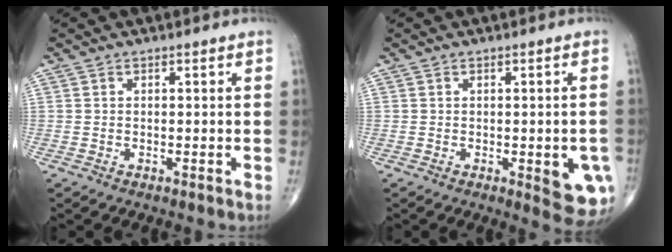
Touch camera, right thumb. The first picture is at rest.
{"total": 8.2, "force": [-2.1, 2.7, 7.5], "torque": [-0.070, -0.012, -0.019]}